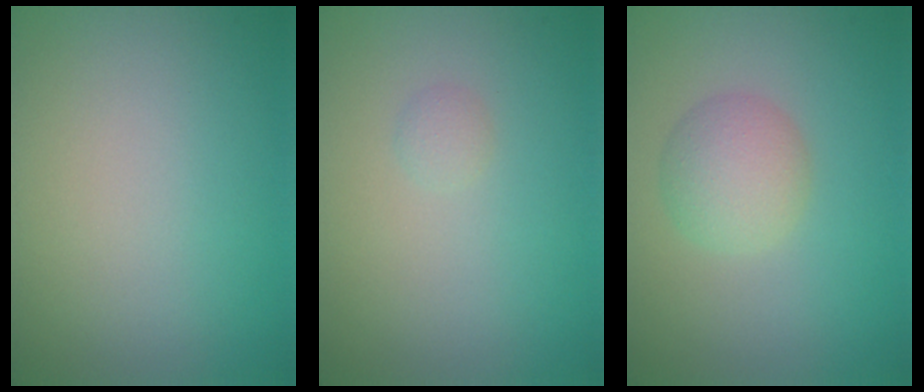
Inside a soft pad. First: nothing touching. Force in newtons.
{"total": 0.6, "press": 0.6, "slide": 0.0}
{"total": 3.0, "press": 3.0, "slide": 0.0}